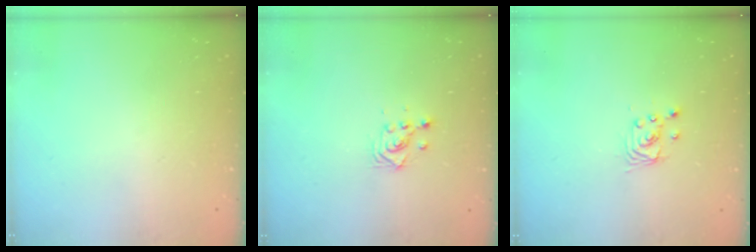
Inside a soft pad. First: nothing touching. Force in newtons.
{"total": 2.9, "press": 2.9, "slide": 0.1}
{"total": 2.8, "press": 2.8, "slide": 0.1}